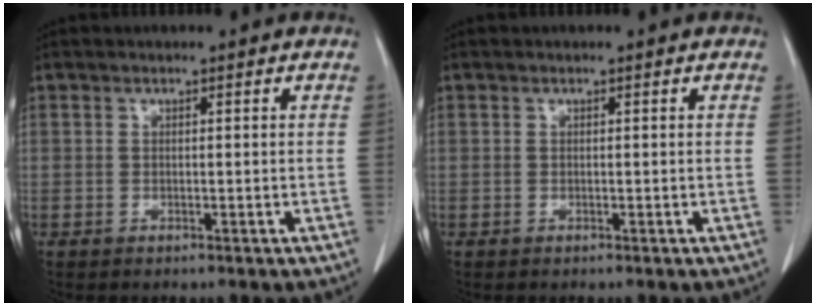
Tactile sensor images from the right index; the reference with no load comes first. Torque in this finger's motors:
{"motor_torque": [0.00, 0.00, 0.00, 0.00]}